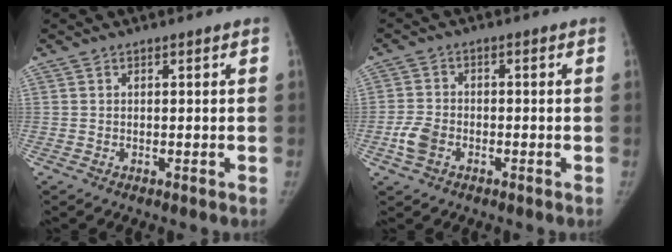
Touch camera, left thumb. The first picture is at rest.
{"total": 4.5, "force": [-1.9, 3.0, 2.7], "torque": [-0.057, 0.010, -0.038]}